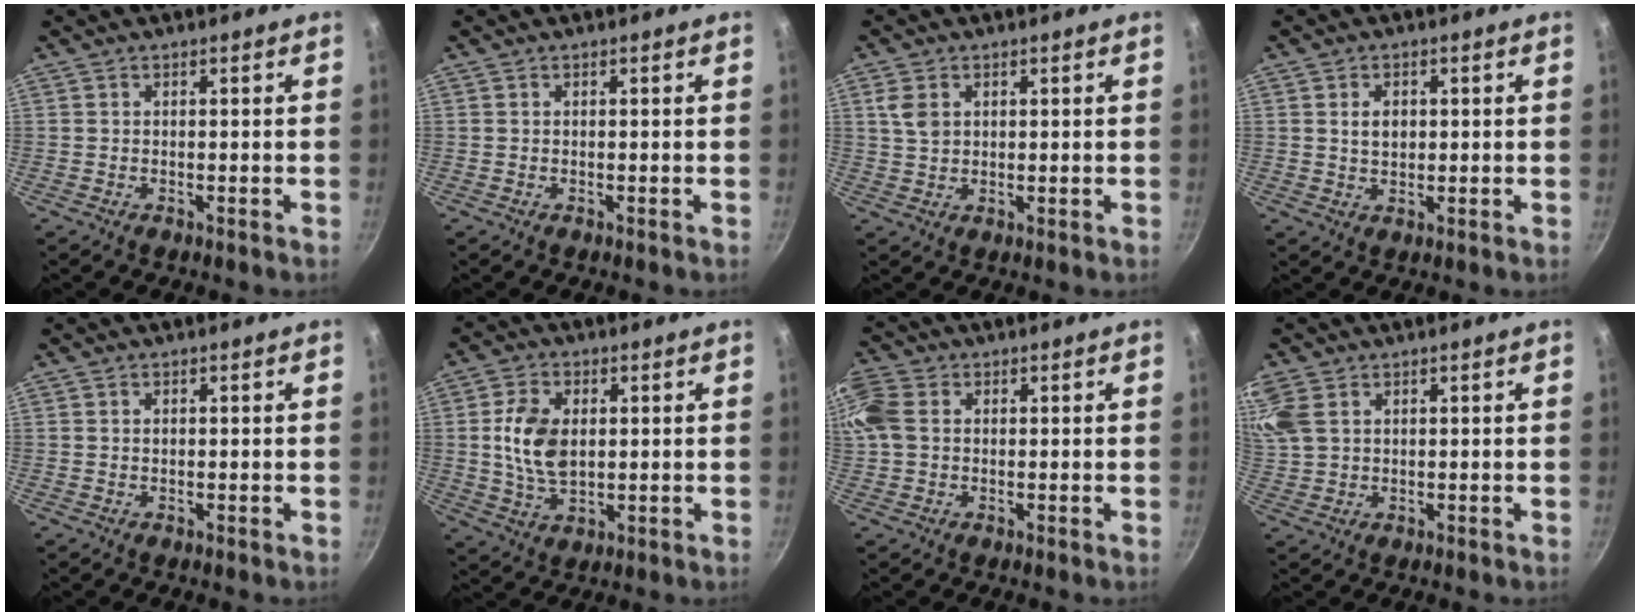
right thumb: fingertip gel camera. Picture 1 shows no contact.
{"total": 0.0}
{"total": 4.3, "force": [1.5, 3.0, 2.6], "torque": [-0.045, 0.000, 0.031]}
{"total": 3.7, "force": [0.8, 2.6, 2.5], "torque": [-0.032, -0.001, 0.015]}
{"total": 0.8, "force": [0.3, 0.5, 0.5], "torque": [-0.008, 0.002, 0.006]}
{"total": 9.8, "force": [1.4, 6.1, 7.5], "torque": [-0.133, -0.007, 0.027]}
{"total": 6.7, "force": [1.4, 4.9, 4.3], "torque": [-0.096, 0.014, 0.022]}
{"total": 9.6, "force": [4.3, 6.7, 5.4], "torque": [-0.127, 0.015, 0.094]}